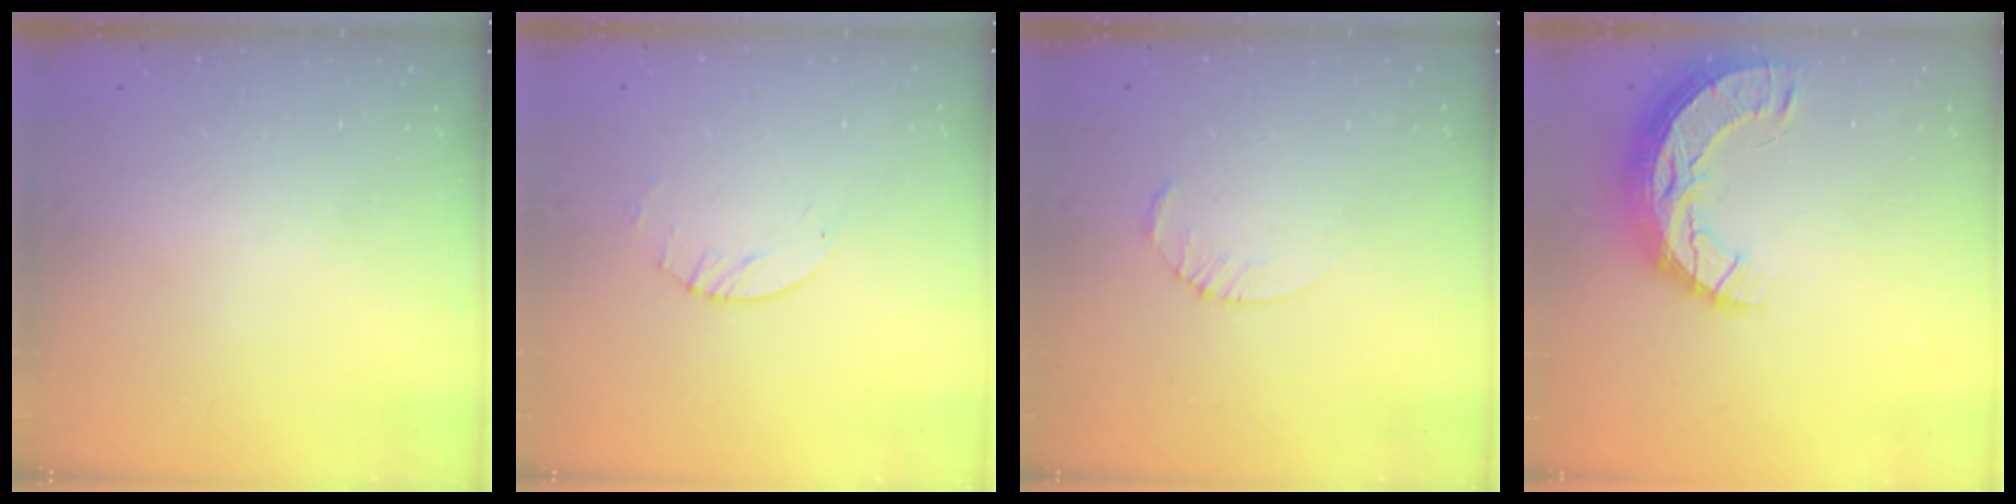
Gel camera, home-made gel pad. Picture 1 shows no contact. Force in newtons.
{"total": 2.6, "press": 2.5, "slide": 0.4}
{"total": 2.5, "press": 2.5, "slide": 0.3}
{"total": 13.0, "press": 13.0, "slide": 0.9}